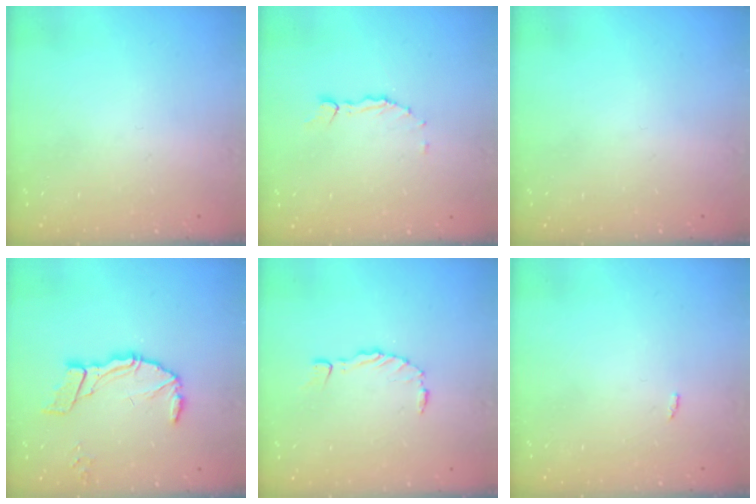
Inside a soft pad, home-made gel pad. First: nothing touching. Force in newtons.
{"total": 1.5, "press": 1.5, "slide": 0.2}
{"total": 0.0}
{"total": 11.7, "press": 11.7, "slide": 0.8}
{"total": 1.5, "press": 1.5, "slide": 0.2}
{"total": 2.5, "press": 2.5, "slide": 0.2}